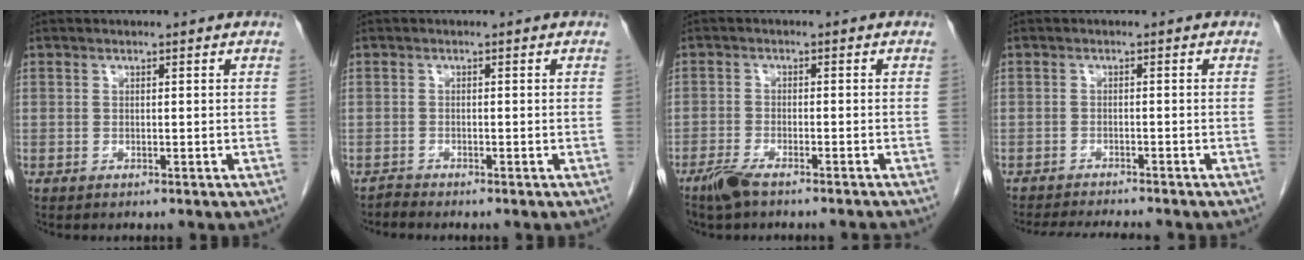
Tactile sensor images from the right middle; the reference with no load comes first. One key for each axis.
{"total": 0.9, "fx": -0.8, "fy": -0.2, "fz": -0.3, "tx": 0.003, "ty": -0.006, "tz": -0.016}
{"total": 5.1, "fx": -4.2, "fy": 0.5, "fz": 2.7, "tx": -0.048, "ty": -0.010, "tz": -0.075}
{"total": 7.6, "fx": -7.0, "fy": 0.3, "fz": 2.8, "tx": -0.037, "ty": -0.013, "tz": -0.106}